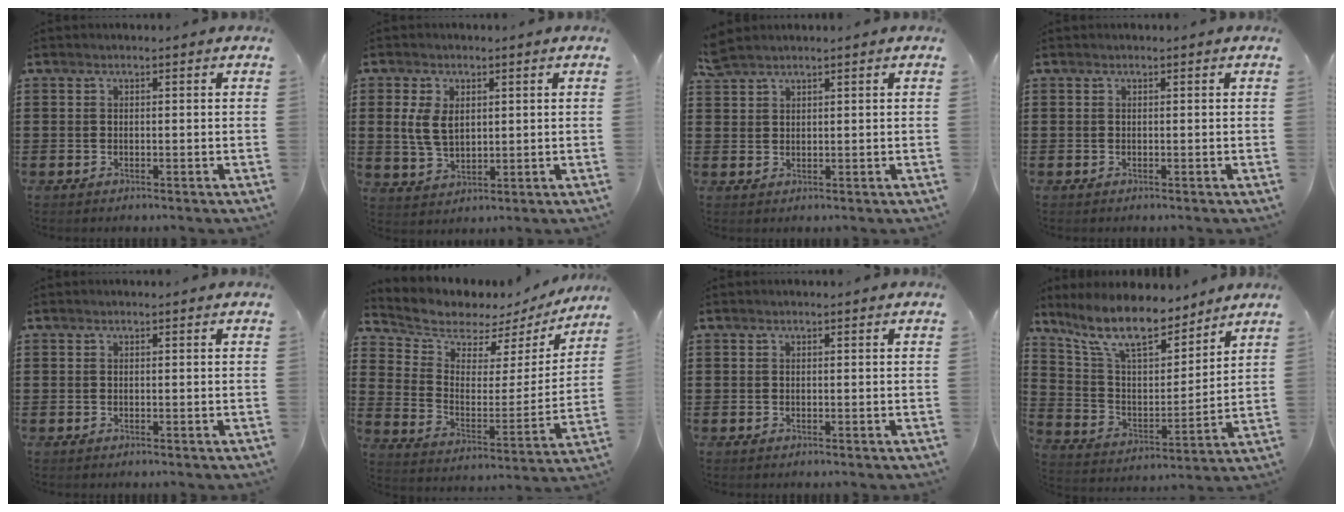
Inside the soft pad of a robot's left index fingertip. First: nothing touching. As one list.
[{"total": 5.3, "force": [1.1, 3.2, 4.0], "torque": [-0.101, 0.005, 0.016]}, {"total": 2.3, "force": [2.1, 0.5, 0.7], "torque": [-0.018, 0.002, 0.043]}, {"total": 0.0}, {"total": 0.0}, {"total": 5.1, "force": [4.7, 2.0, 0.3], "torque": [-0.046, -0.042, 0.076]}, {"total": 0.0}, {"total": 11.6, "force": [9.6, 2.6, 6.0], "torque": [-0.152, -0.047, 0.171]}]